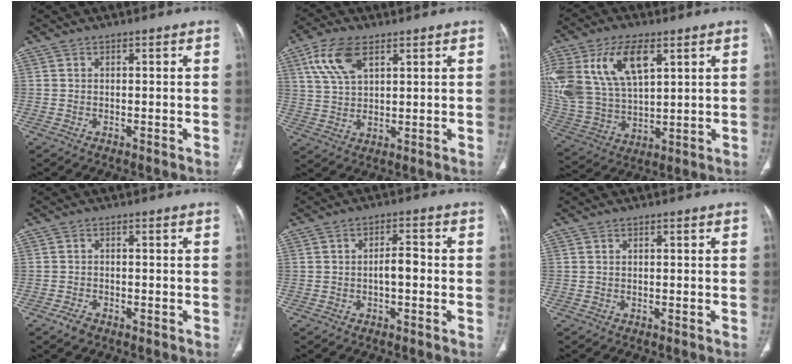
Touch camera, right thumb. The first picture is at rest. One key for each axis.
{"total": 9.3, "fx": 4.5, "fy": 4.8, "fz": 6.7, "tx": -0.133, "ty": -0.005, "tz": 0.091}
{"total": 21.1, "fx": 8.4, "fy": 11.6, "fz": 15.5, "tx": -0.331, "ty": -0.010, "tz": 0.167}
{"total": 2.3, "fx": -1.5, "fy": 1.3, "fz": 1.2, "tx": -0.025, "ty": 0.005, "tz": -0.023}
{"total": 3.7, "fx": -0.7, "fy": 1.7, "fz": 3.3, "tx": -0.050, "ty": 0.016, "tz": -0.015}
{"total": 0.0}